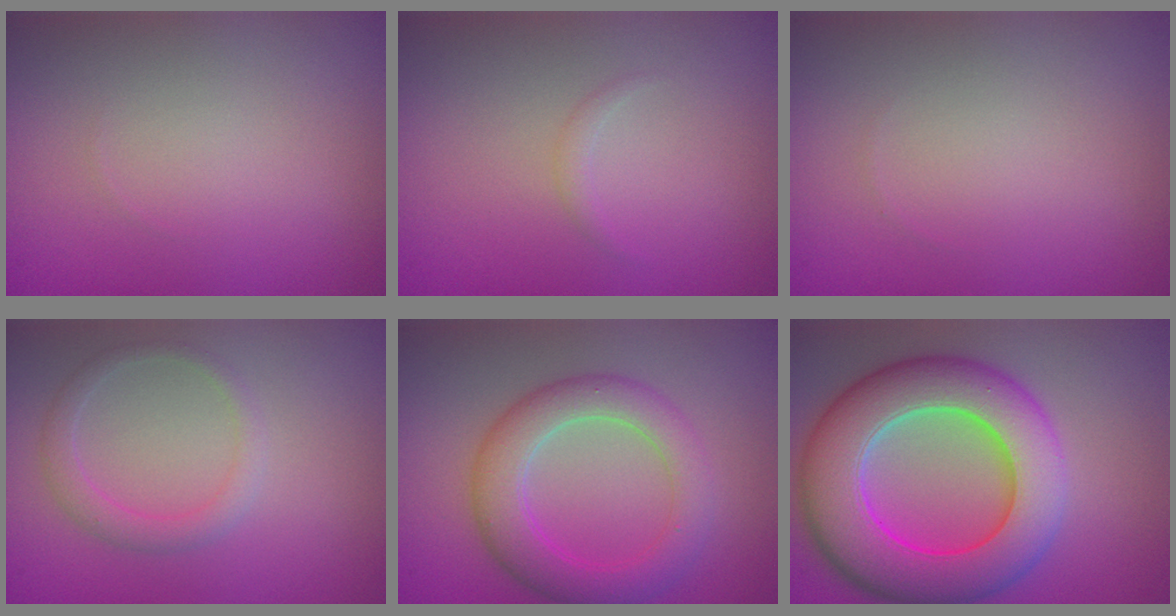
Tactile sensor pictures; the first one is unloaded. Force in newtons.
{"total": 0.8, "press": 0.8, "slide": 0.0}
{"total": 0.0}
{"total": 1.9, "press": 1.9, "slide": 0.1}
{"total": 5.0, "press": 5.0, "slide": 0.2}
{"total": 11.5, "press": 11.5, "slide": 0.4}